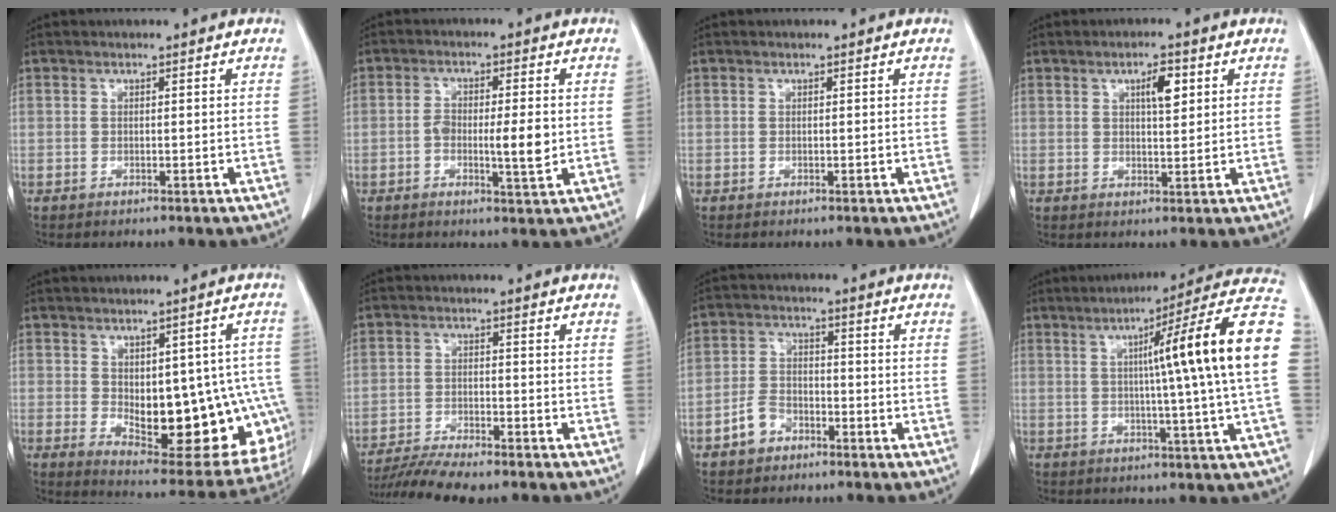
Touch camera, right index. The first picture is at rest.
{"total": 6.0, "force": [-0.7, 1.4, 5.8], "torque": [-0.100, 0.000, -0.012]}
{"total": 0.0}
{"total": 3.9, "force": [1.6, 1.1, 3.4], "torque": [-0.057, 0.001, 0.026]}
{"total": 19.7, "force": [-2.8, 9.3, 17.2], "torque": [-0.161, 0.017, -0.004]}
{"total": 9.2, "force": [-8.1, 0.7, 4.3], "torque": [-0.067, -0.016, -0.132]}
{"total": 5.0, "force": [-2.9, 3.5, 2.1], "torque": [-0.050, 0.013, -0.050]}
{"total": 18.6, "force": [2.2, -2.0, 18.4], "torque": [-0.231, 0.021, 0.016]}